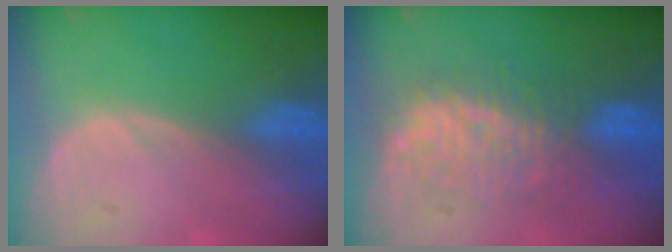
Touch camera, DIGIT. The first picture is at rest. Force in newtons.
{"total": 8.1, "press": 8.1, "slide": 0.2}